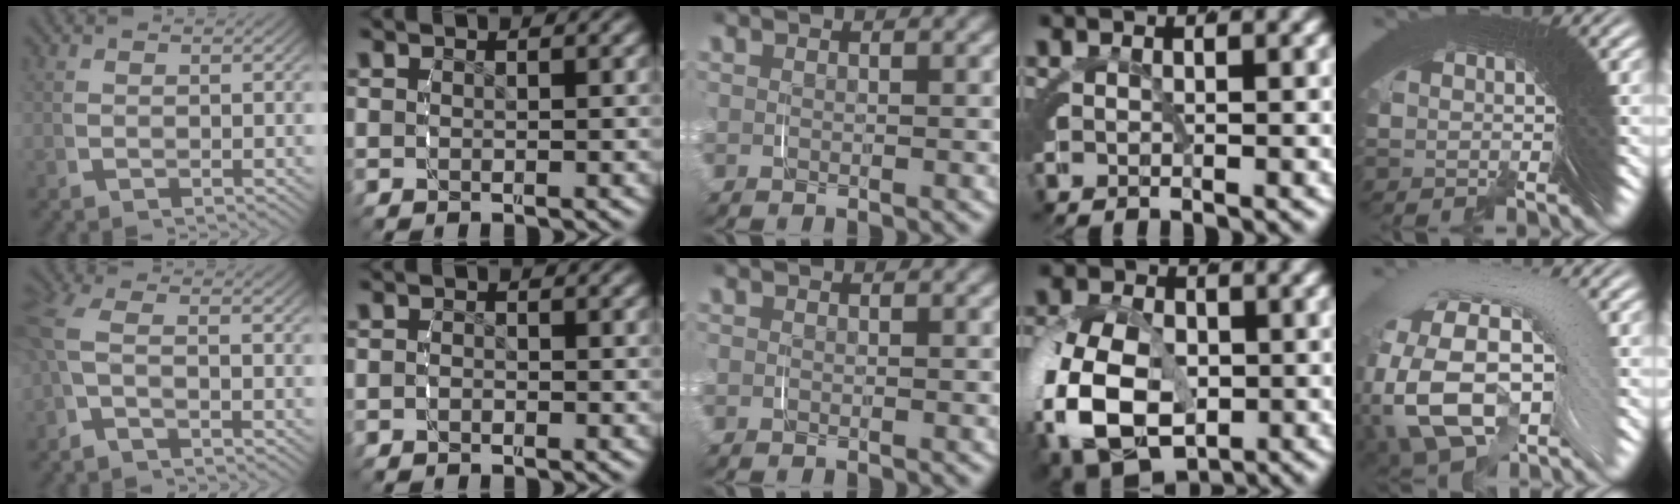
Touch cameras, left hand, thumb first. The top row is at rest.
{"thumb": {"total": 2.9, "force": [-0.1, 1.7, 2.4], "torque": [-0.063, -0.002, -0.004]}, "index": {"total": 0.8, "force": [-0.7, 0.3, 0.0], "torque": [-0.007, -0.007, -0.012]}, "middle": {"total": 0.6, "force": [-0.3, 0.5, 0.1], "torque": [-0.010, -0.006, -0.003]}, "ring": {"total": 10.8, "force": [-4.1, 8.8, 4.8], "torque": [-0.129, -0.048, -0.060]}, "little": {"total": 19.4, "force": [-0.5, -4.8, -18.8], "torque": [0.224, 0.021, -0.025]}}